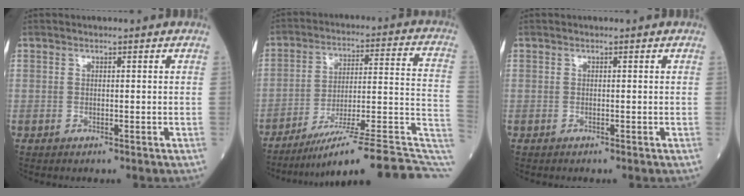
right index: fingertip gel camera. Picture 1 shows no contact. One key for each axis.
{"total": 20.7, "fx": -15.6, "fy": 1.2, "fz": 13.4, "tx": -0.123, "ty": 0.034, "tz": -0.231}
{"total": 0.0}